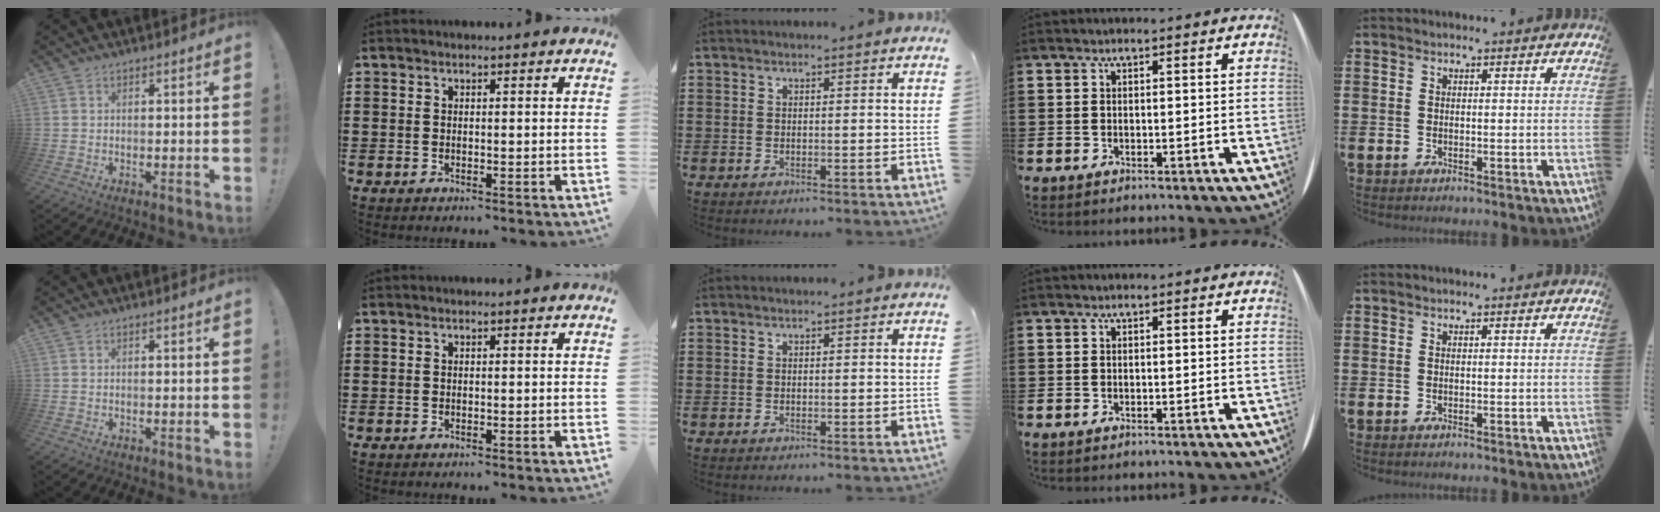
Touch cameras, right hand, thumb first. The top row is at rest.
{}